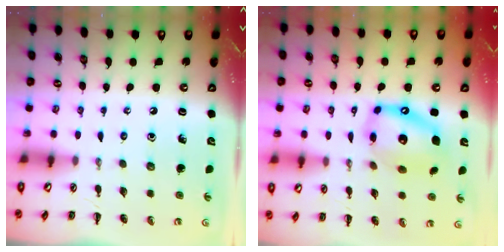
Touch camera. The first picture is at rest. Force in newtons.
{"total": 12.2, "press": 11.9, "slide": 2.5}